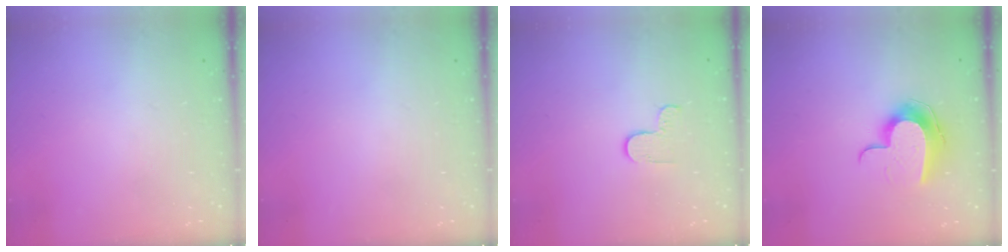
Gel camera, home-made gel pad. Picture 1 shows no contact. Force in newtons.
{"total": 0.0}
{"total": 3.0, "press": 3.0, "slide": 0.4}
{"total": 10.3, "press": 10.3, "slide": 0.3}